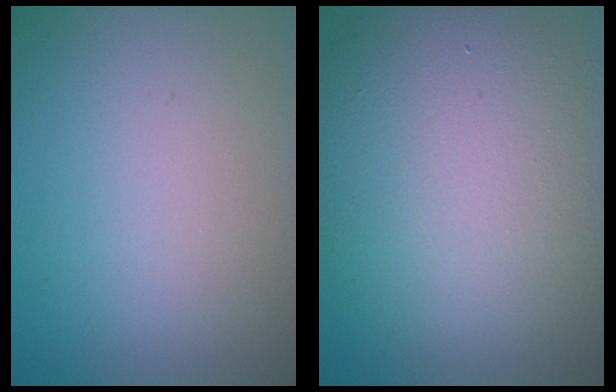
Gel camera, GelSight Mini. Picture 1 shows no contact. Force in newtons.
{"total": 13.4, "press": 13.3, "slide": 0.8}